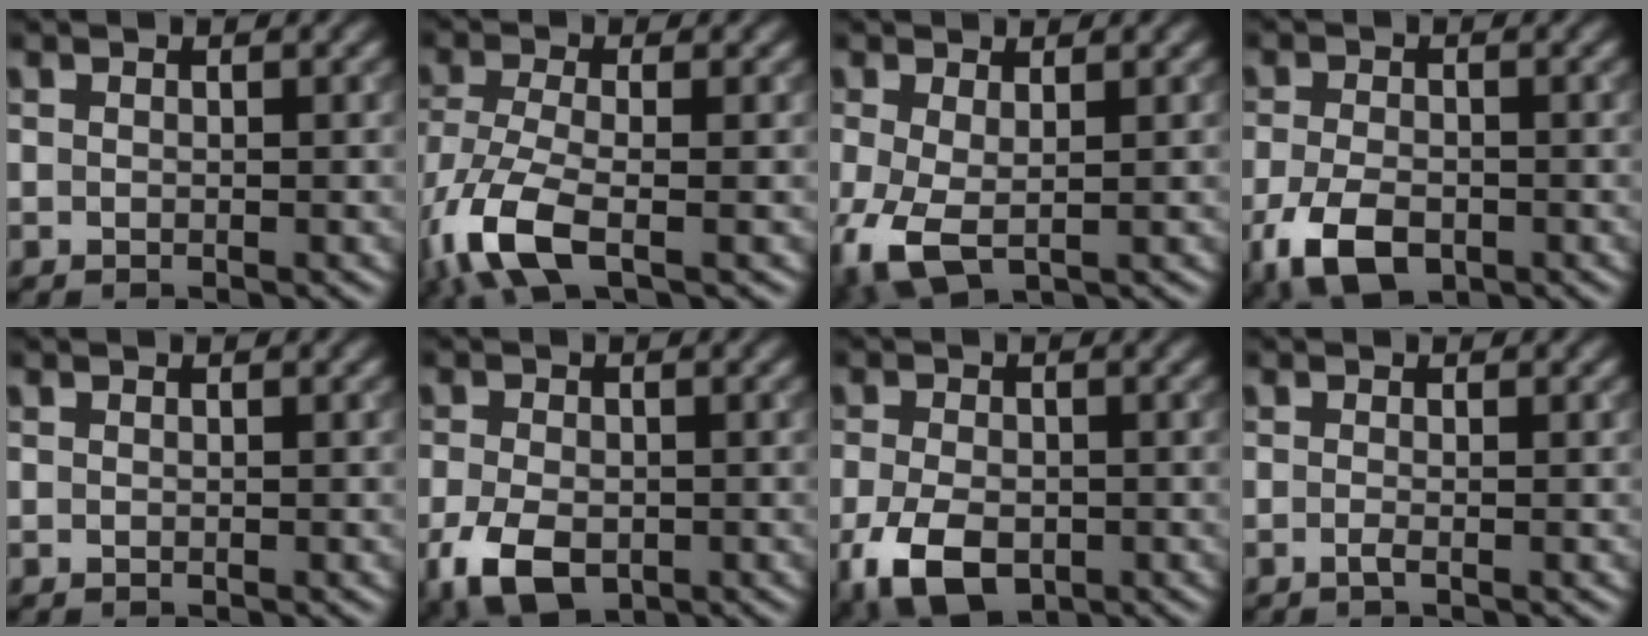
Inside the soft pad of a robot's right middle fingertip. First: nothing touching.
{"total": 7.0, "force": [-3.5, 2.6, 5.5], "torque": [-0.135, -0.015, -0.078]}
{"total": 4.4, "force": [-0.8, 2.2, 3.7], "torque": [-0.098, -0.009, -0.012]}
{"total": 5.5, "force": [-2.6, 3.0, 3.8], "torque": [-0.081, -0.011, -0.051]}
{"total": 0.0}
{"total": 5.7, "force": [-2.2, 3.4, 3.9], "torque": [-0.084, -0.012, -0.043]}
{"total": 6.5, "force": [-2.6, 3.9, 4.6], "torque": [-0.100, -0.015, -0.048]}
{"total": 0.9, "force": [-0.3, 0.2, 0.9], "torque": [-0.016, -0.003, -0.007]}